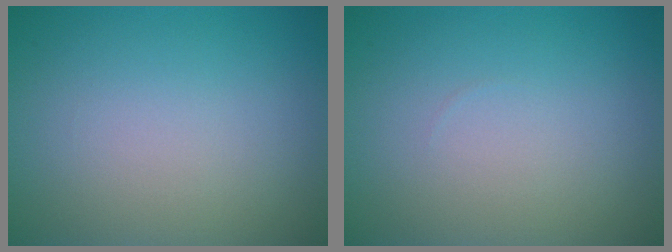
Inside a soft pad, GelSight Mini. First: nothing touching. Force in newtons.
{"total": 0.0}